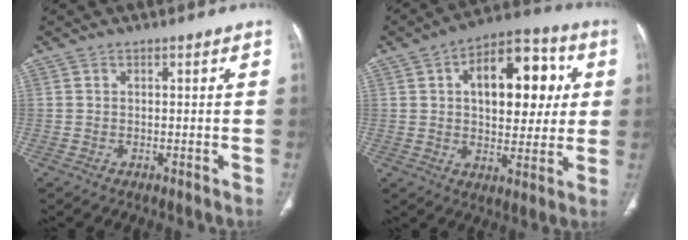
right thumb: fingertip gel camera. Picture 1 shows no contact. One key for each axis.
{"total": 18.0, "fx": 4.1, "fy": 10.3, "fz": 14.3, "tx": -0.155, "ty": 0.015, "tz": 0.057}